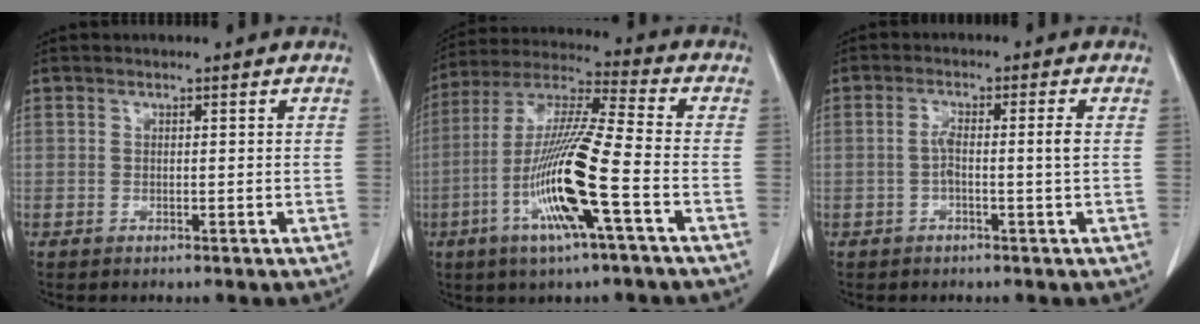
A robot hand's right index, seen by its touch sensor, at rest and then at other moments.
{"total": 15.8, "force": [-5.3, 0.1, 14.9], "torque": [-0.303, -0.012, -0.106]}
{"total": 3.4, "force": [-0.4, -0.1, 3.3], "torque": [-0.063, 0.008, -0.007]}